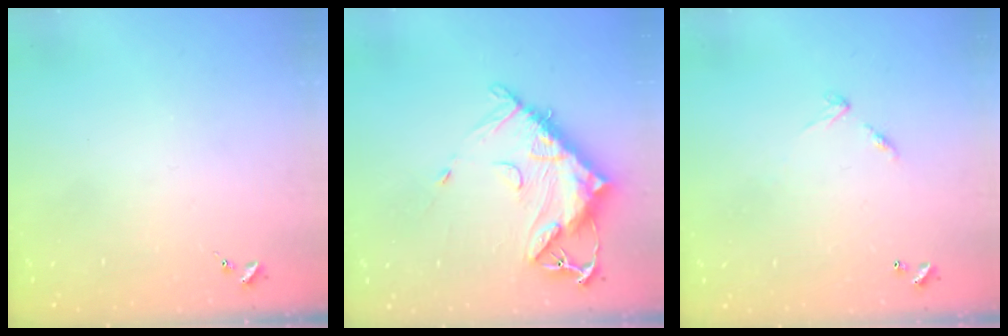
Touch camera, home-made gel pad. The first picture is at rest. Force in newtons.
{"total": 14.5, "press": 14.4, "slide": 1.4}
{"total": 6.0, "press": 6.0, "slide": 0.5}